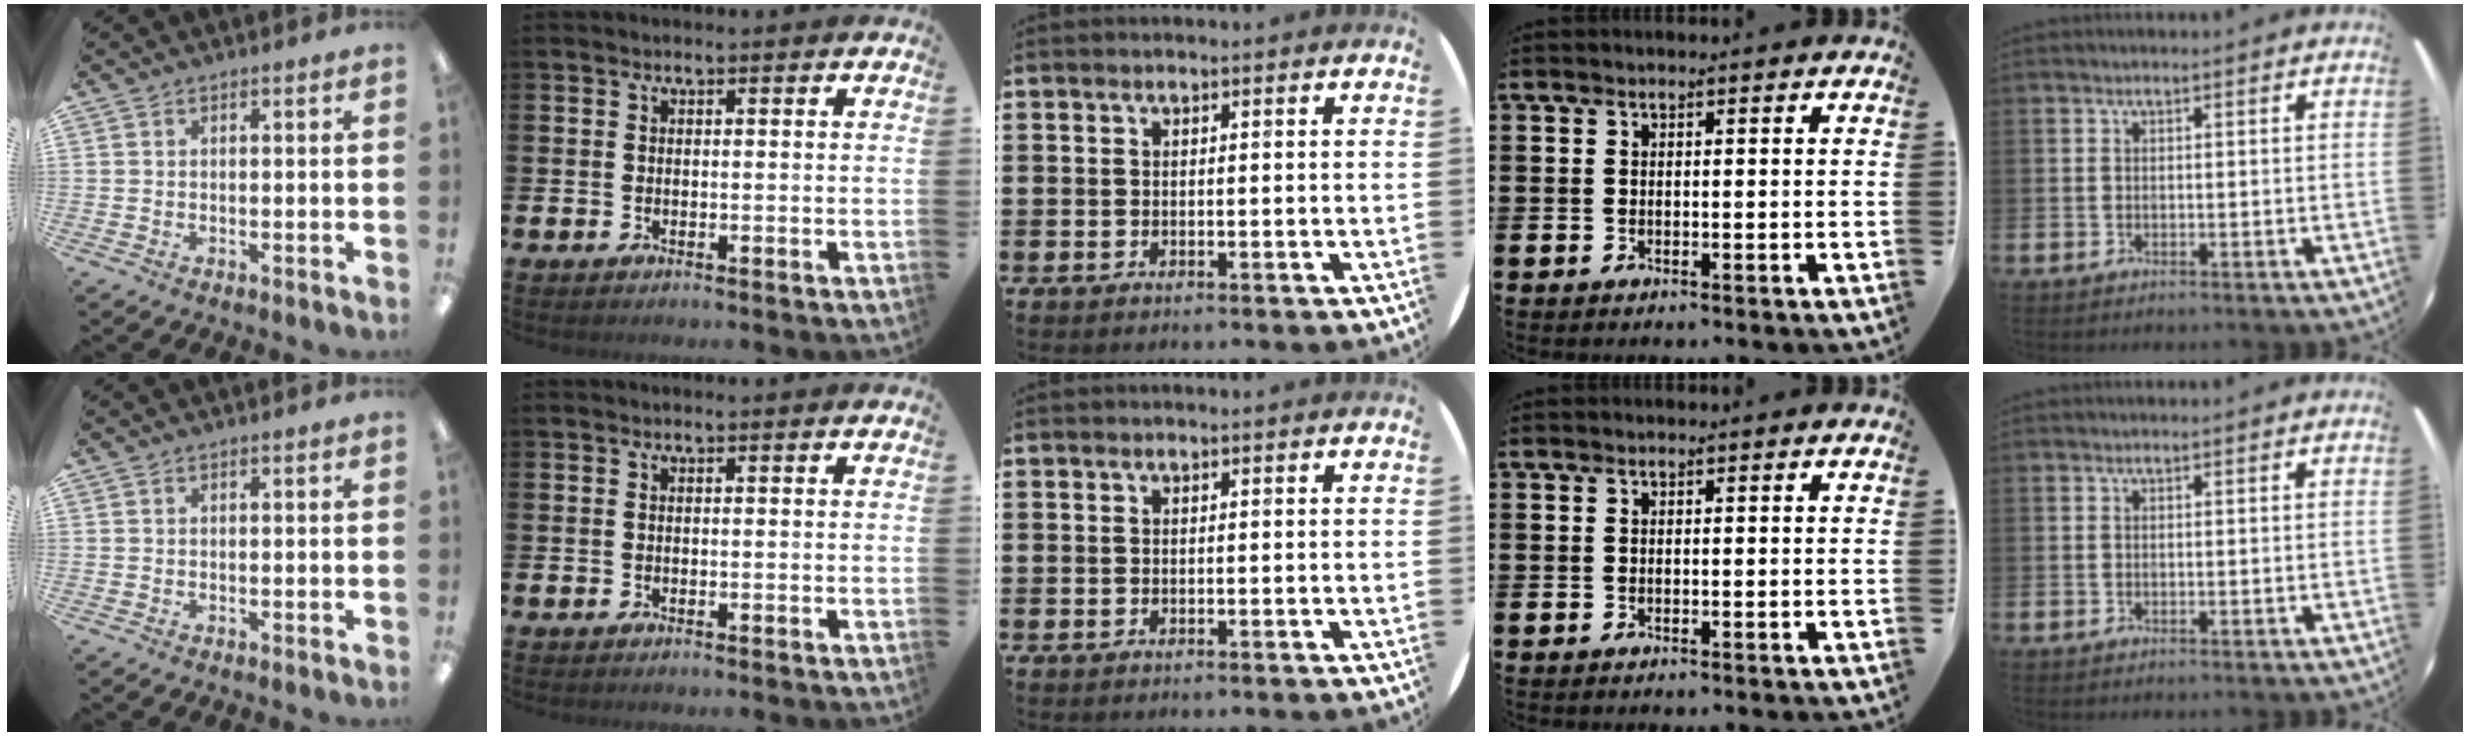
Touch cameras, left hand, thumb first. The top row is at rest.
{}